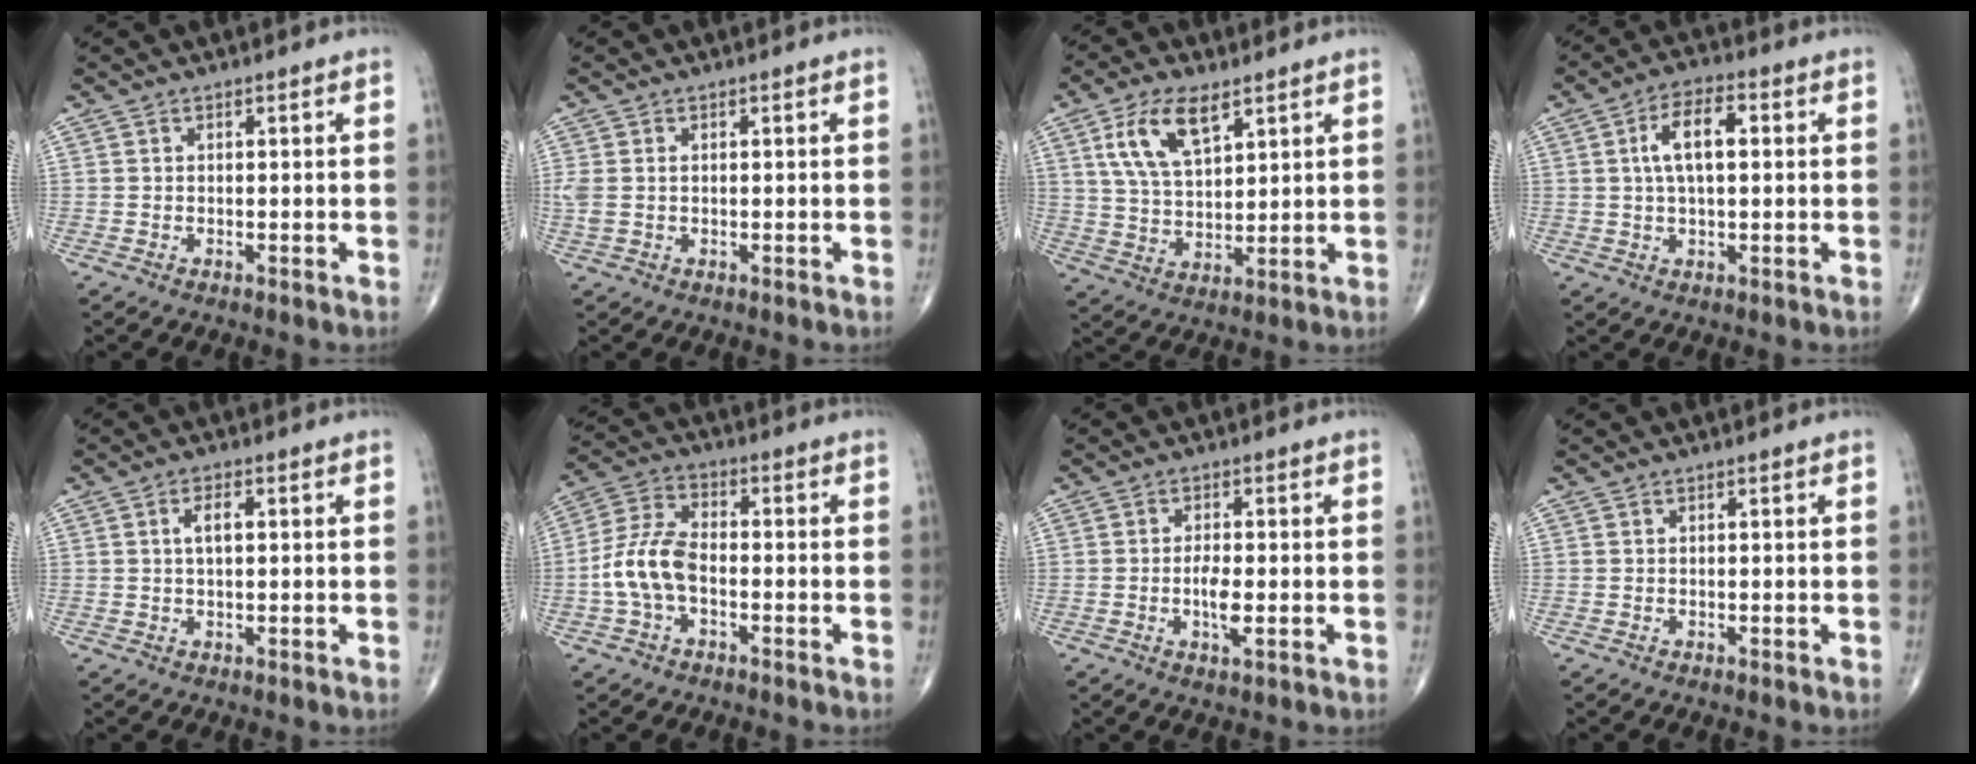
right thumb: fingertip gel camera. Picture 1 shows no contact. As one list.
[{"total": 2.7, "force": [0.2, 1.8, 2.1], "torque": [-0.070, 0.012, 0.008]}, {"total": 11.3, "force": [5.5, 5.4, 8.2], "torque": [-0.147, -0.018, 0.110]}, {"total": 8.2, "force": [1.4, 3.8, 7.1], "torque": [-0.124, 0.014, 0.021]}, {"total": 3.1, "force": [0.6, 1.4, 2.8], "torque": [-0.049, 0.005, 0.009]}, {"total": 9.3, "force": [-2.2, 5.2, 7.3], "torque": [-0.156, 0.030, -0.050]}, {"total": 4.2, "force": [-0.8, 1.4, 3.8], "torque": [-0.069, -0.003, -0.018]}, {"total": 0.0}]